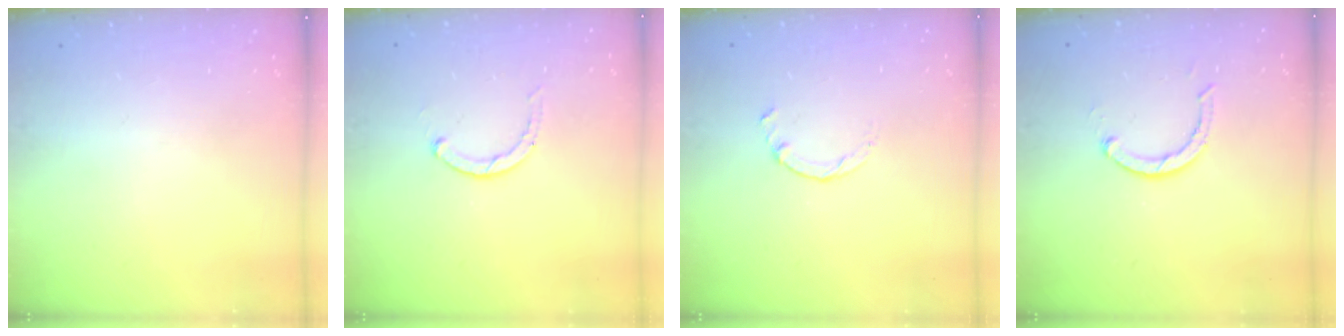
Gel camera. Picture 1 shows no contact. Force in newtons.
{"total": 2.3, "press": 2.3, "slide": 0.3}
{"total": 0.0}
{"total": 2.9, "press": 2.9, "slide": 0.4}